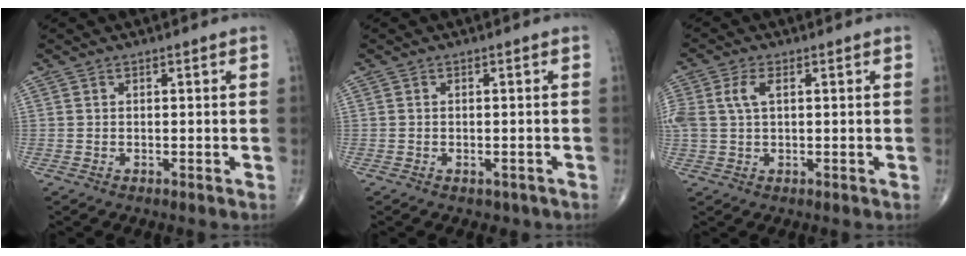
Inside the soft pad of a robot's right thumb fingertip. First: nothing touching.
{"total": 1.4, "force": [-0.8, 0.9, 0.7], "torque": [-0.010, 0.009, -0.004]}
{"total": 5.2, "force": [1.4, 2.7, 4.2], "torque": [-0.115, 0.015, 0.029]}